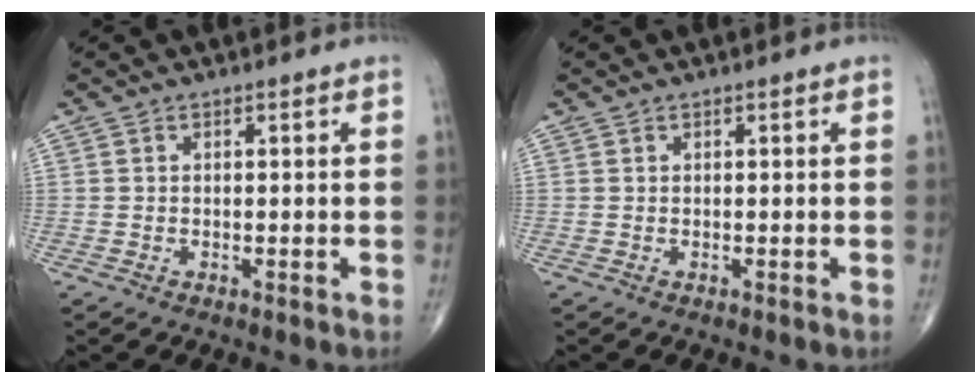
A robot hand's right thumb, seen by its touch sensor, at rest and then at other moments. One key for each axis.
{"total": 0.0}